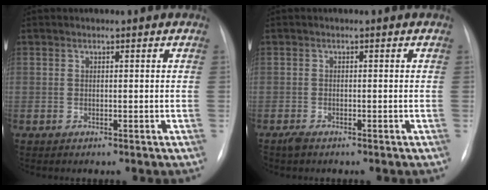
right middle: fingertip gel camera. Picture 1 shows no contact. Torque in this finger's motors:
{"motor_torque": [-0.07, -0.06, 0.01, 0.00]}